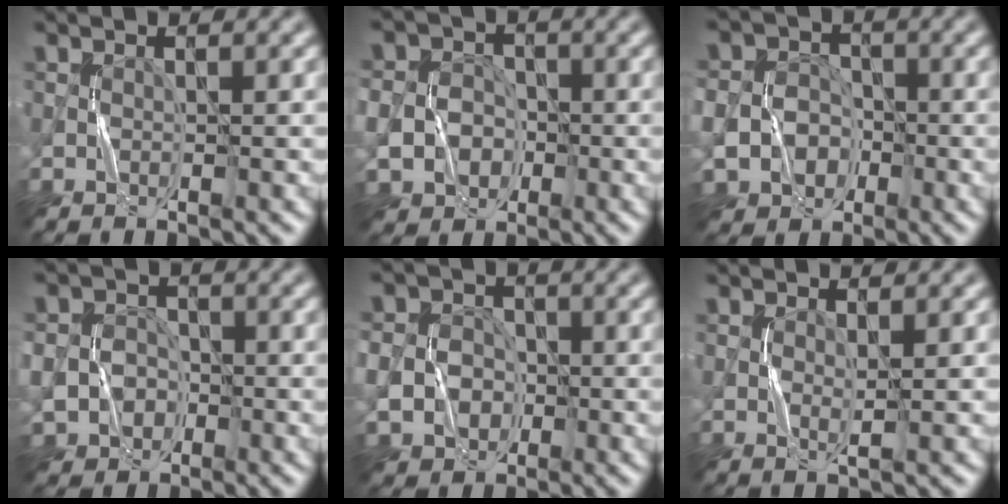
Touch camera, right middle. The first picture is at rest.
{"total": 4.7, "force": [-1.2, 4.1, 1.9], "torque": [-0.019, -0.008, -0.030]}
{"total": 5.4, "force": [-1.6, 4.6, 2.2], "torque": [-0.021, -0.014, -0.036]}
{"total": 4.1, "force": [-1.1, 3.6, 1.6], "torque": [-0.023, -0.009, -0.025]}
{"total": 4.3, "force": [-0.9, 3.8, 1.8], "torque": [-0.021, -0.006, -0.023]}
{"total": 0.9, "force": [0.6, 0.2, 0.7], "torque": [-0.013, -0.001, 0.012]}